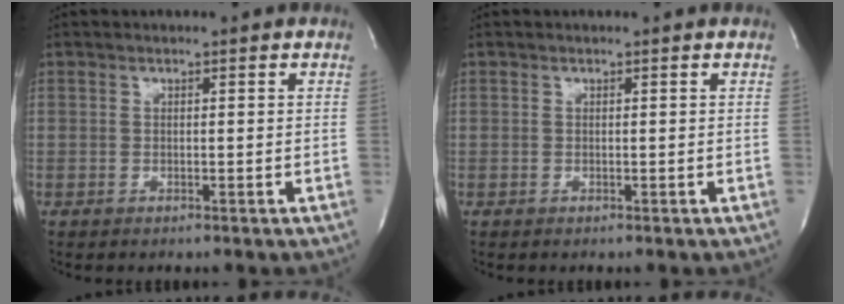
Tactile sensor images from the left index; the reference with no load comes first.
{"total": 0.0}